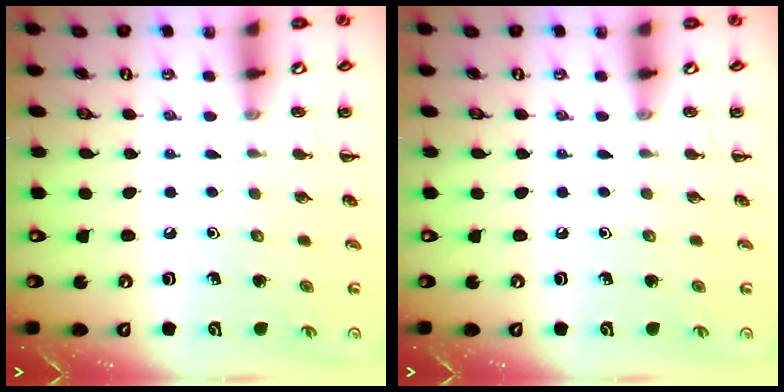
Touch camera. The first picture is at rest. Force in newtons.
{"total": 0.0}